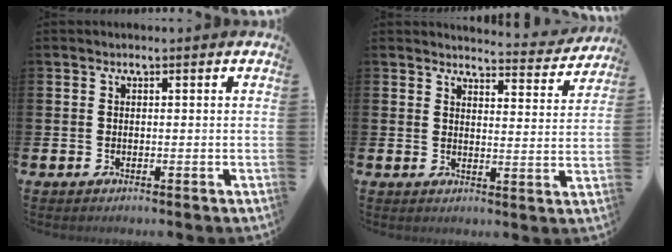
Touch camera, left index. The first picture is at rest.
{"total": 4.1, "force": [4.1, 0.4, 0.4], "torque": [-0.002, -0.036, 0.066]}